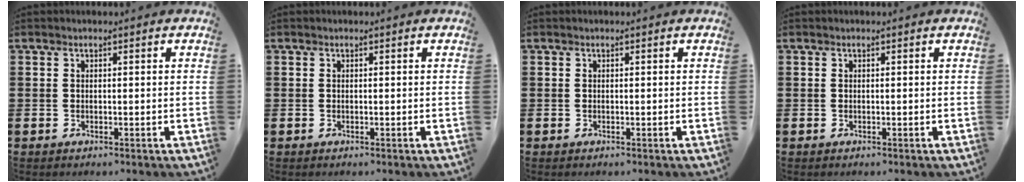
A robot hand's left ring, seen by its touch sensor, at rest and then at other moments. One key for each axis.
{"total": 0.0}
{"total": 0.0}
{"total": 0.0}